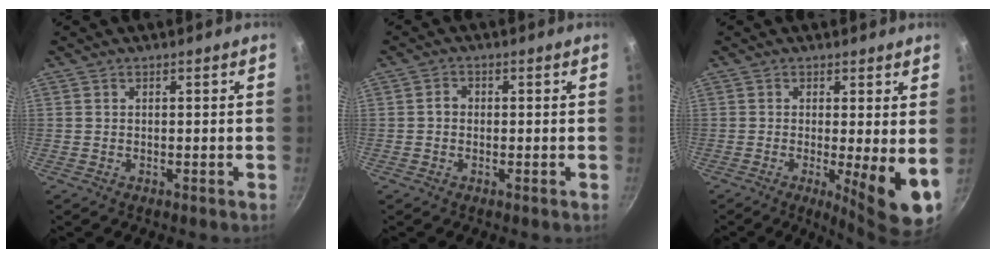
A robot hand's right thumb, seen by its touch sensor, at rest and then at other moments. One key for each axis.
{"total": 1.7, "fx": -0.2, "fy": 1.5, "fz": 0.9, "tx": -0.013, "ty": 0.009, "tz": -0.006}
{"total": 9.4, "fx": -0.7, "fy": 1.8, "fz": 9.2, "tx": -0.116, "ty": -0.021, "tz": -0.006}